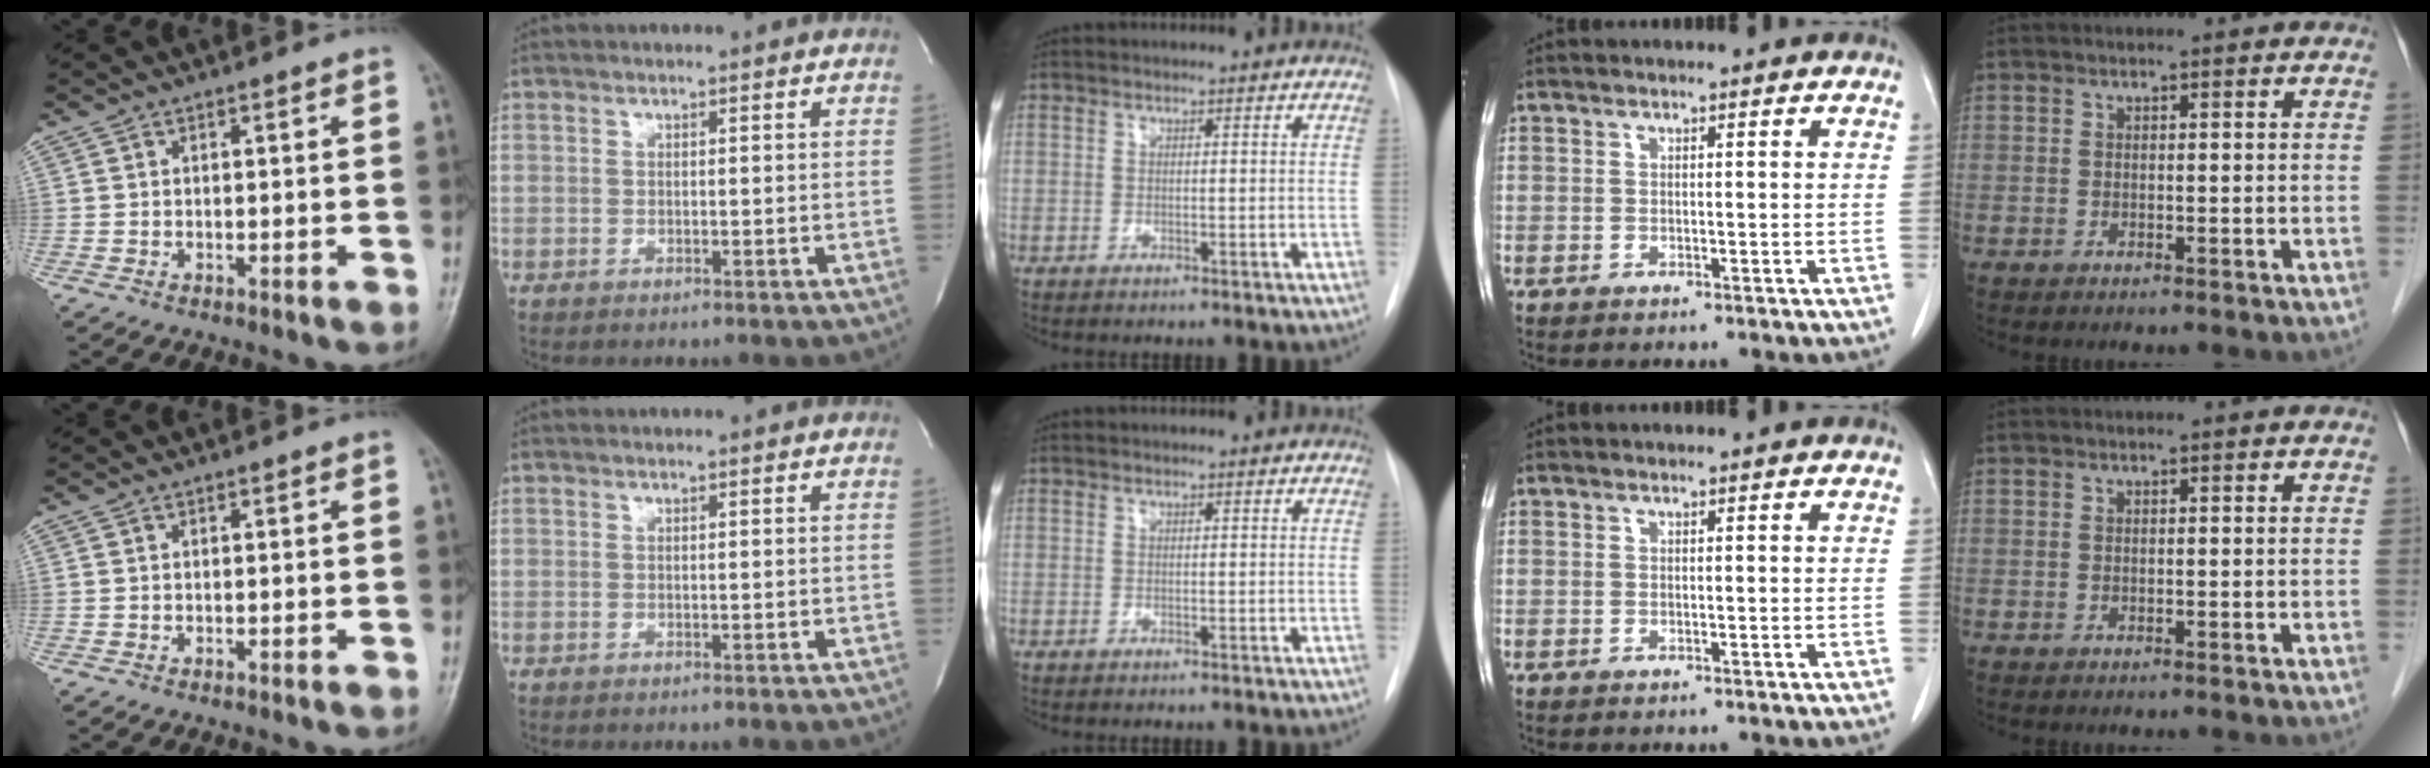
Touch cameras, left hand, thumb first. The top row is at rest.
{}